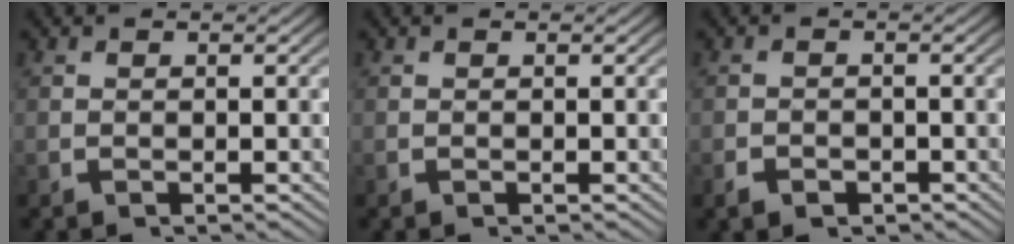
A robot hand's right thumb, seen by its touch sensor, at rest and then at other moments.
{"total": 0.0}
{"total": 1.7, "force": [-1.3, 1.0, 0.5], "torque": [-0.007, -0.007, -0.023]}